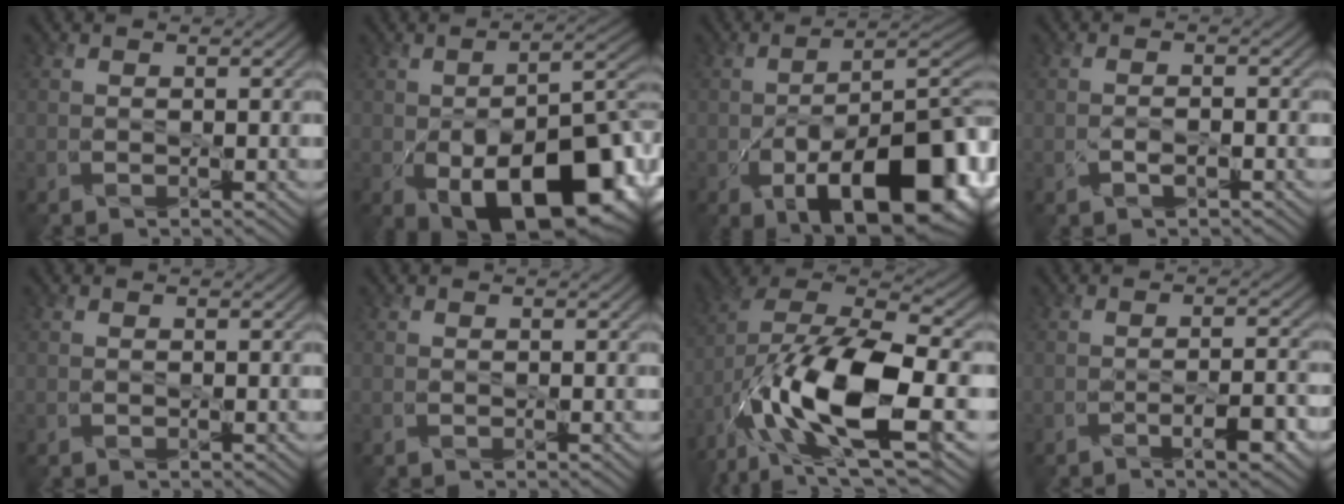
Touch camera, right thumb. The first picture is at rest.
{"total": 17.3, "force": [-6.6, 9.0, 13.2], "torque": [-0.173, -0.043, -0.088]}
{"total": 17.0, "force": [-6.6, 8.0, 13.5], "torque": [-0.190, -0.033, -0.096]}
{"total": 1.5, "force": [-0.9, 0.6, 1.1], "torque": [-0.023, -0.001, -0.015]}
{"total": 0.0}
{"total": 0.0}
{"total": 17.7, "force": [-6.4, 7.6, 14.7], "torque": [-0.311, -0.020, -0.109]}
{"total": 3.9, "force": [-2.5, 0.6, 2.9], "torque": [-0.044, 0.008, -0.037]}